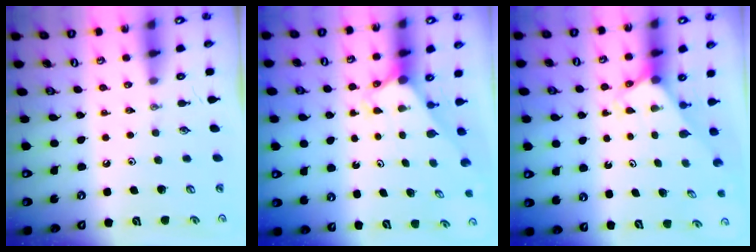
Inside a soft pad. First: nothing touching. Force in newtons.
{"total": 2.7, "press": 2.7, "slide": 0.2}
{"total": 2.6, "press": 2.6, "slide": 0.2}